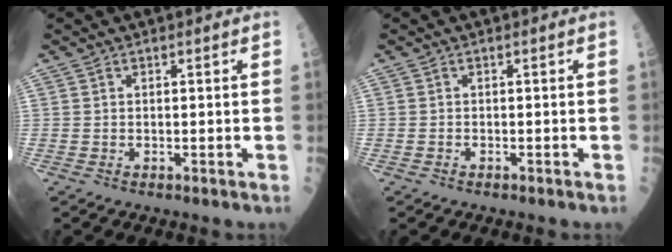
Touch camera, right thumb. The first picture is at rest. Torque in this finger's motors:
{"motor_torque": [0.04, -0.14, -0.03, -0.08, 0.05]}